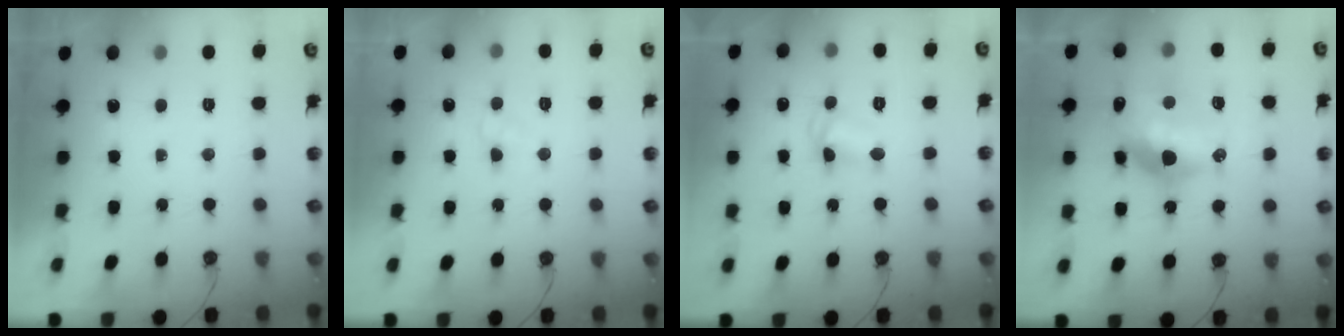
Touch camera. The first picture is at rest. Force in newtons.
{"total": 3.0, "press": 2.9, "slide": 0.3}
{"total": 6.2, "press": 6.2, "slide": 0.5}
{"total": 17.8, "press": 17.1, "slide": 4.9}